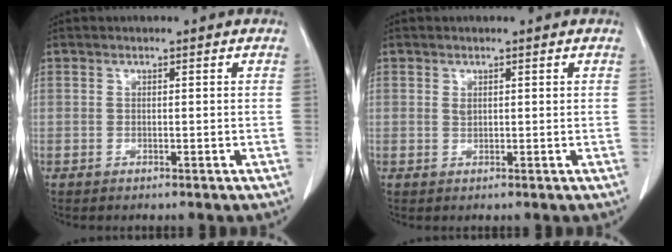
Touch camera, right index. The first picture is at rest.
{"total": 0.8, "force": [0.5, 0.5, 0.5], "torque": [-0.010, -0.003, 0.010]}